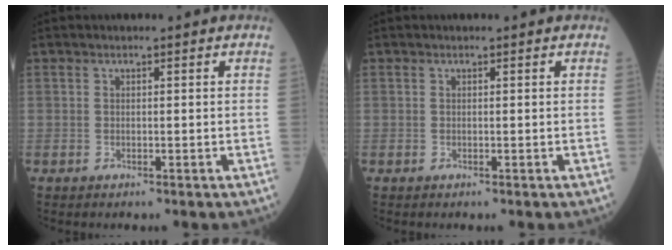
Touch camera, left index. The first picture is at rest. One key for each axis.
{"total": 0.0}